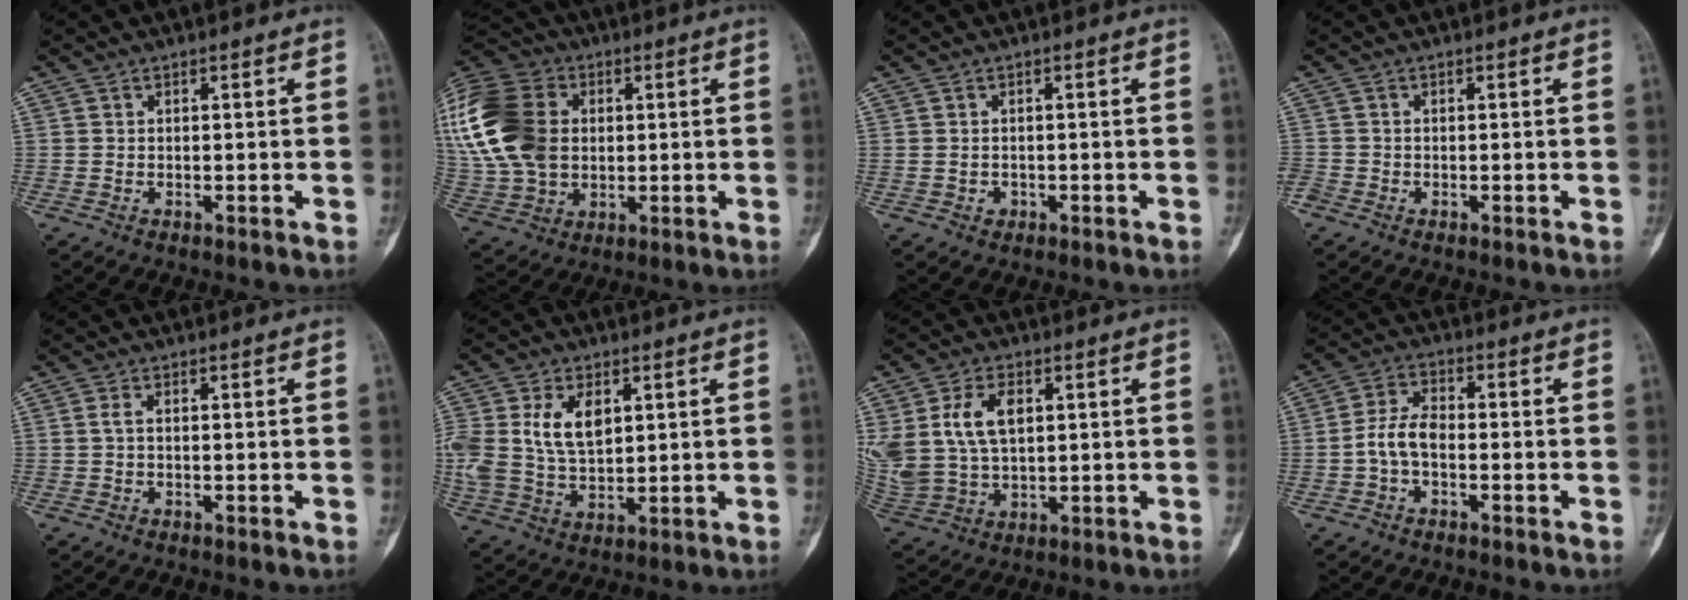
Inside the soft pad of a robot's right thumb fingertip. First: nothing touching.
{"total": 24.7, "force": [4.0, 18.4, 15.9], "torque": [-0.365, 0.026, 0.086]}
{"total": 1.2, "force": [-0.3, 1.1, 0.4], "torque": [-0.003, 0.006, 0.000]}
{"total": 1.9, "force": [-1.0, 1.2, 1.0], "torque": [-0.030, -0.004, -0.023]}
{"total": 1.1, "force": [0.0, 0.4, 1.0], "torque": [-0.024, 0.000, -0.002]}
{"total": 12.4, "force": [3.3, 7.7, 9.1], "torque": [-0.183, -0.004, 0.073]}
{"total": 14.3, "force": [3.7, 9.1, 10.4], "torque": [-0.220, -0.004, 0.085]}
{"total": 5.8, "force": [-1.4, 3.3, 4.6], "torque": [-0.089, 0.022, -0.035]}